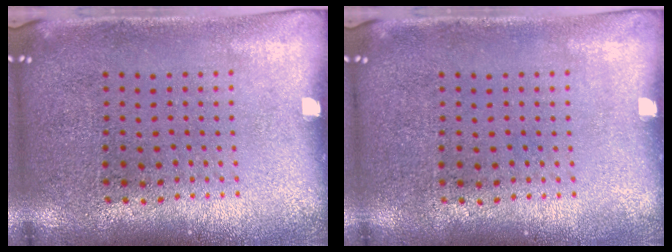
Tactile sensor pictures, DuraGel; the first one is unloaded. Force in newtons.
{"total": 0.0}